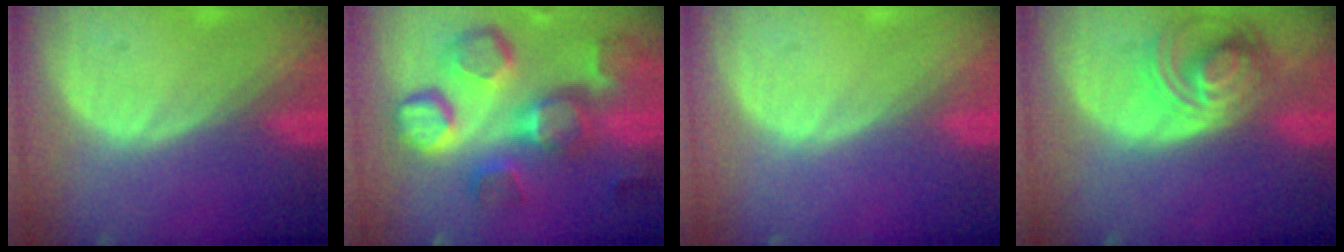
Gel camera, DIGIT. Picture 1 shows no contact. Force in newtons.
{"total": 12.5, "press": 11.1, "slide": 5.7}
{"total": 0.0}
{"total": 7.5, "press": 6.7, "slide": 3.5}